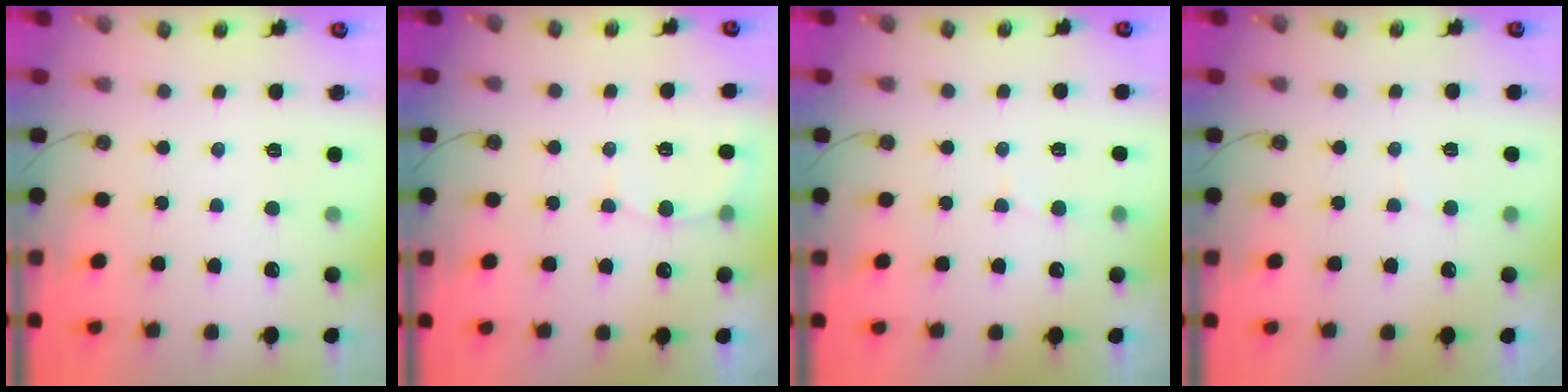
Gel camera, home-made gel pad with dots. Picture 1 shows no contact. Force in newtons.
{"total": 6.2, "press": 6.2, "slide": 1.1}
{"total": 5.2, "press": 5.1, "slide": 1.1}
{"total": 3.9, "press": 3.5, "slide": 1.7}